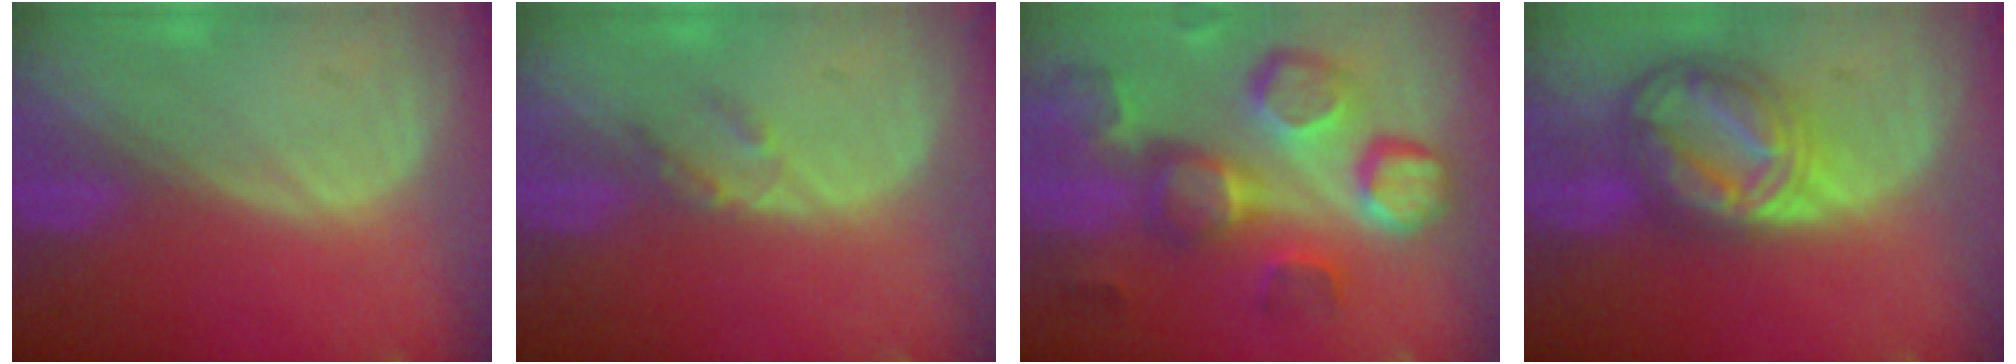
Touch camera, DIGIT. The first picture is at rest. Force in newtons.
{"total": 2.0, "press": 1.8, "slide": 0.9}
{"total": 12.8, "press": 11.2, "slide": 6.2}
{"total": 8.9, "press": 8.8, "slide": 0.7}